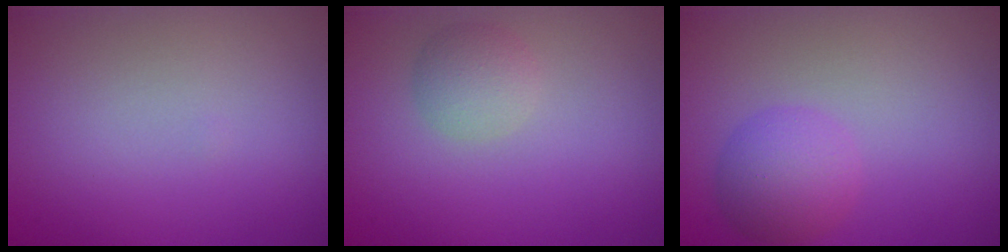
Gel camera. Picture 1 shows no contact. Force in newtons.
{"total": 2.2, "press": 2.2, "slide": 0.1}
{"total": 3.2, "press": 3.2, "slide": 0.2}